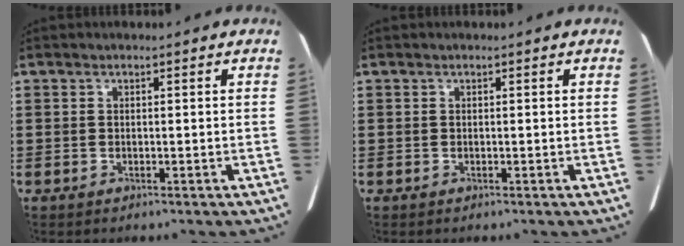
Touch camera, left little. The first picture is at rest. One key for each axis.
{"total": 0.0}